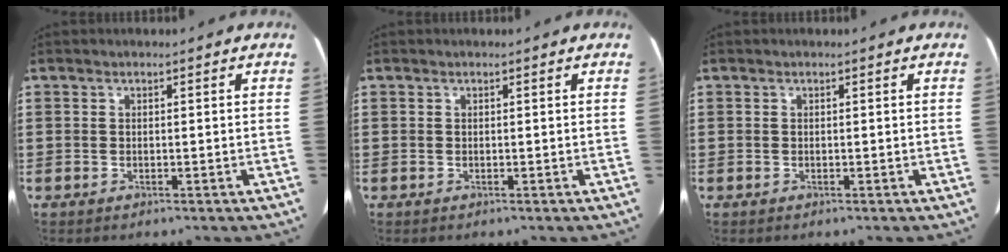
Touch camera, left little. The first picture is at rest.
{"total": 0.0}
{"total": 0.0}